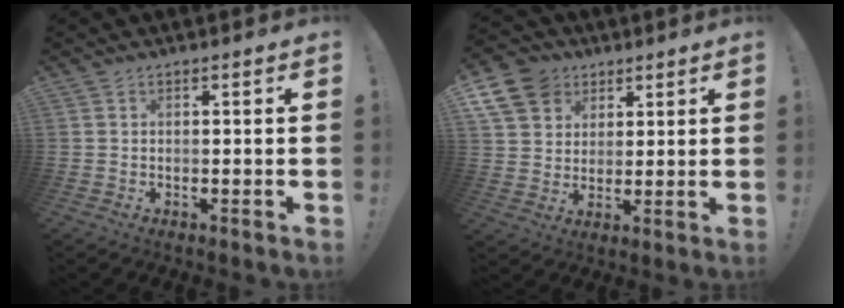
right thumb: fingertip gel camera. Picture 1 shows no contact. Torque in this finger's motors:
{"motor_torque": [0.07, 0.09, 0.04, 0.04, 0.14]}